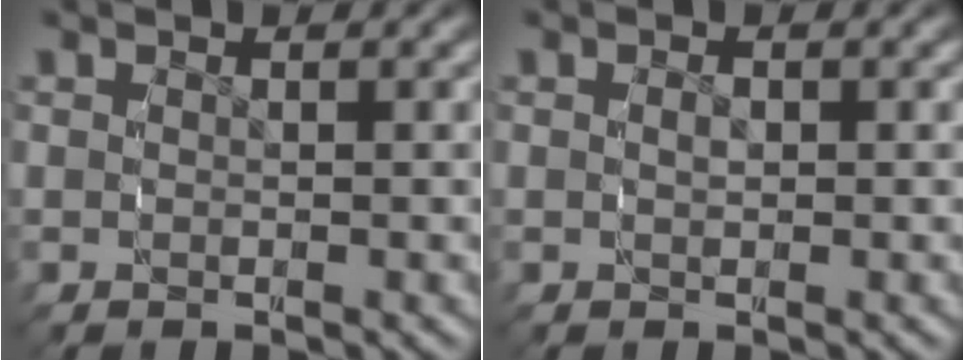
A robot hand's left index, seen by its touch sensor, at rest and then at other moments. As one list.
[{"total": 0.7, "force": [-0.3, 0.4, 0.5], "torque": [-0.013, -0.007, -0.003]}]